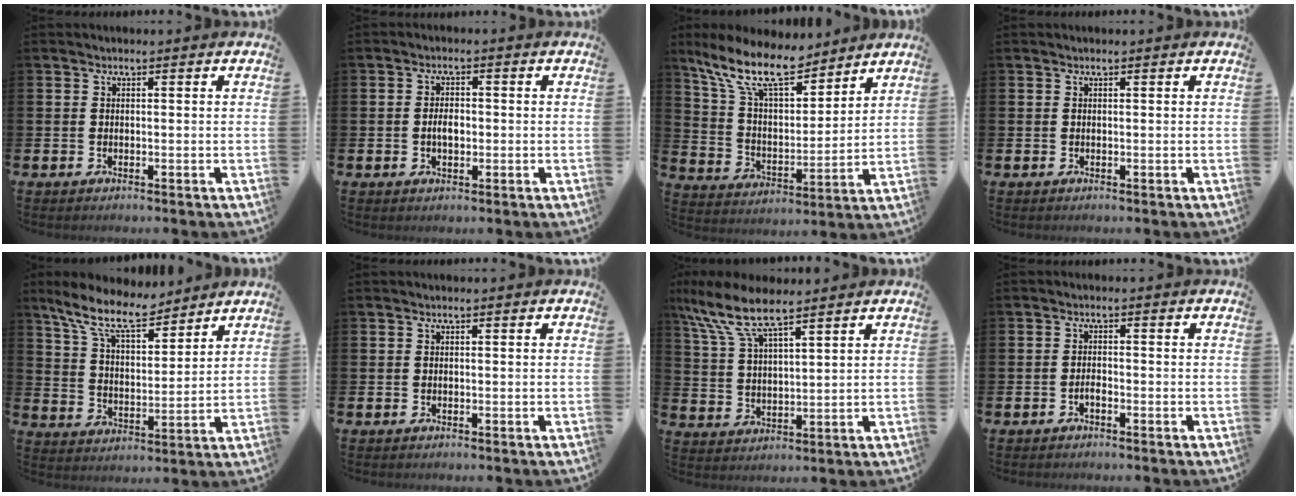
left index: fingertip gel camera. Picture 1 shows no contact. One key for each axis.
{"total": 2.6, "fx": -0.3, "fy": 1.6, "fz": 2.1, "tx": -0.022, "ty": -0.002, "tz": -0.010}
{"total": 12.3, "fx": 10.0, "fy": 4.0, "fz": 6.0, "tx": -0.151, "ty": -0.048, "tz": 0.180}
{"total": 0.0}
{"total": 10.0, "fx": 8.5, "fy": 2.8, "fz": 4.3, "tx": -0.112, "ty": -0.039, "tz": 0.154}
{"total": 0.0}
{"total": 8.9, "fx": 7.0, "fy": 2.5, "fz": 4.9, "tx": -0.125, "ty": -0.019, "tz": 0.127}
{"total": 1.1, "fx": -0.8, "fy": 0.4, "fz": 0.7, "tx": -0.022, "ty": 0.002, "tz": -0.014}